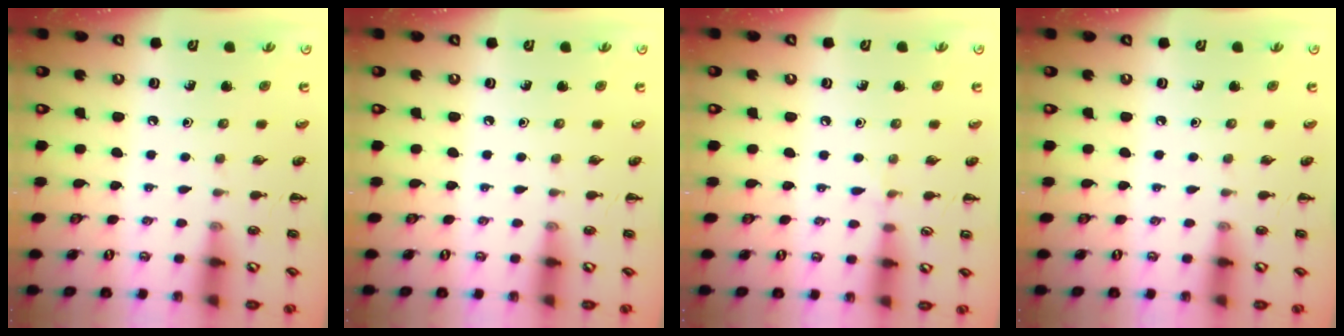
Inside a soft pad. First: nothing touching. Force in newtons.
{"total": 0.0}
{"total": 3.6, "press": 3.4, "slide": 1.3}
{"total": 0.0}